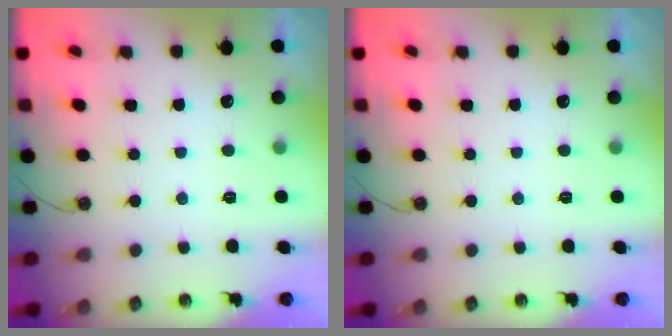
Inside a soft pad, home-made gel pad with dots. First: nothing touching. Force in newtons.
{"total": 0.0}